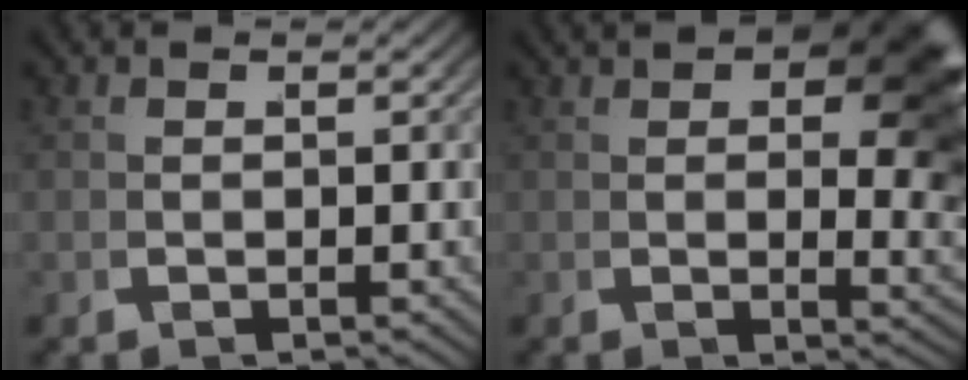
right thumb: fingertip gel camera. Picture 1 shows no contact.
{"total": 11.1, "force": [2.6, 5.2, 9.5], "torque": [-0.092, -0.008, 0.039]}